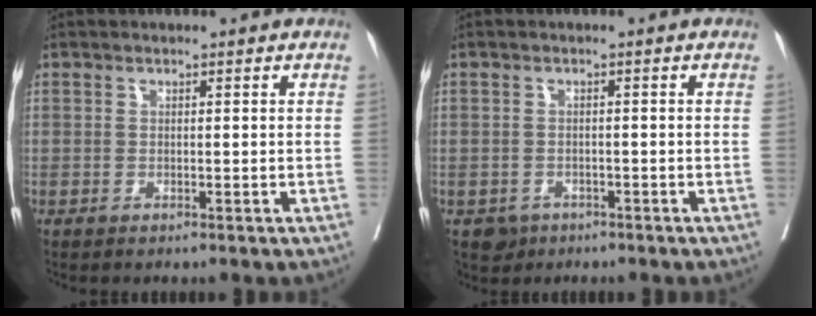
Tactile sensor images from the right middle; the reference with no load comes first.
{"total": 3.2, "force": [-2.0, 2.5, 0.4], "torque": [-0.003, 0.004, -0.030]}